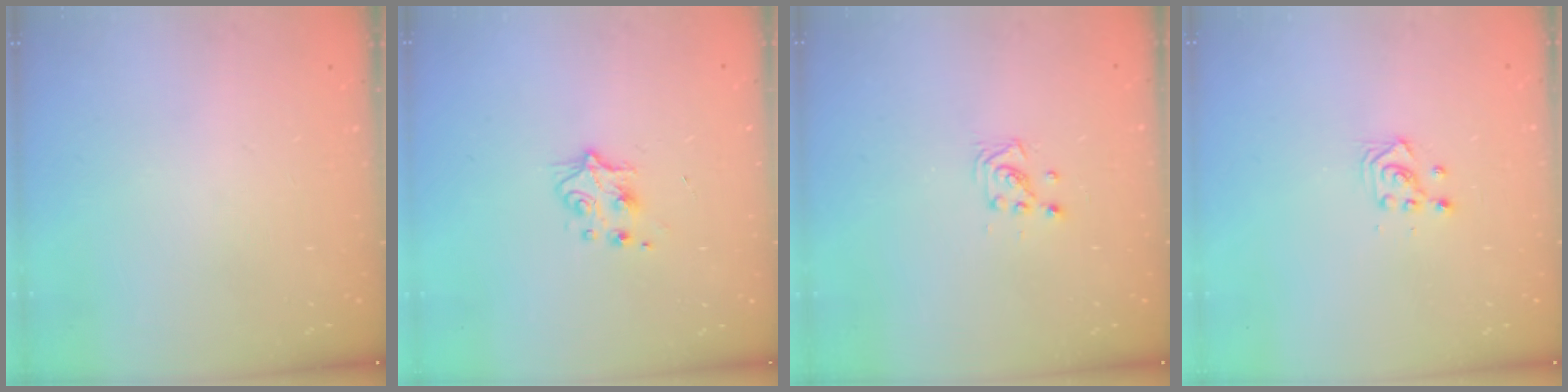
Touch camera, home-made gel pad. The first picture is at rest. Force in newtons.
{"total": 5.5, "press": 5.4, "slide": 0.7}
{"total": 2.9, "press": 2.9, "slide": 0.3}
{"total": 3.0, "press": 2.9, "slide": 0.8}